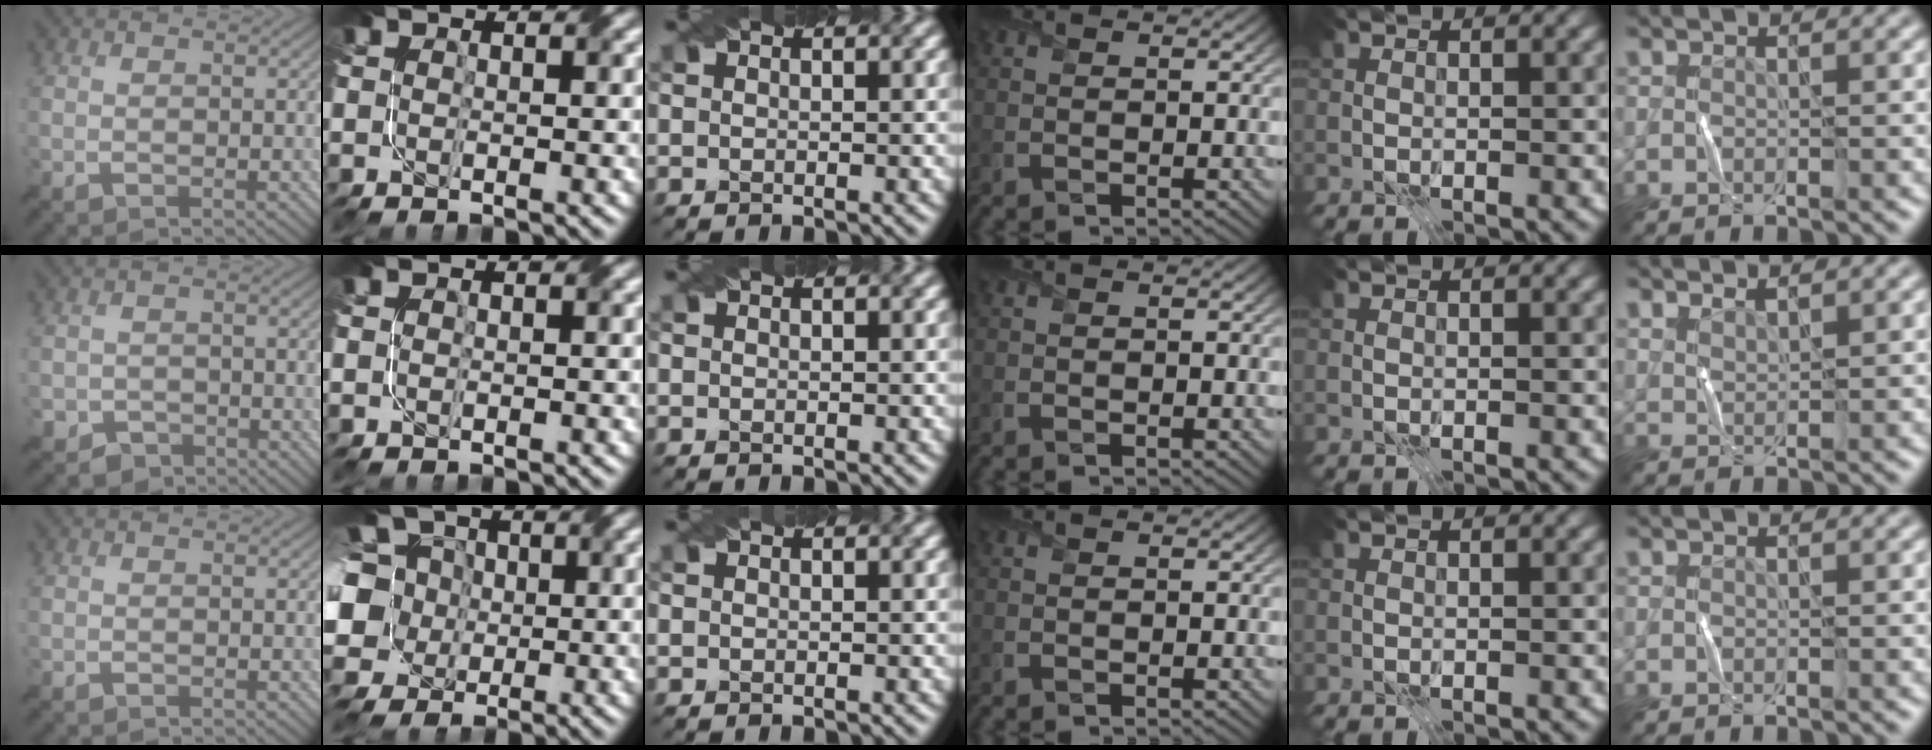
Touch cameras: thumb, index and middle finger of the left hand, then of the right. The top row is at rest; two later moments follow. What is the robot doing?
{"motion": "fold", "object": "coffee filter"}